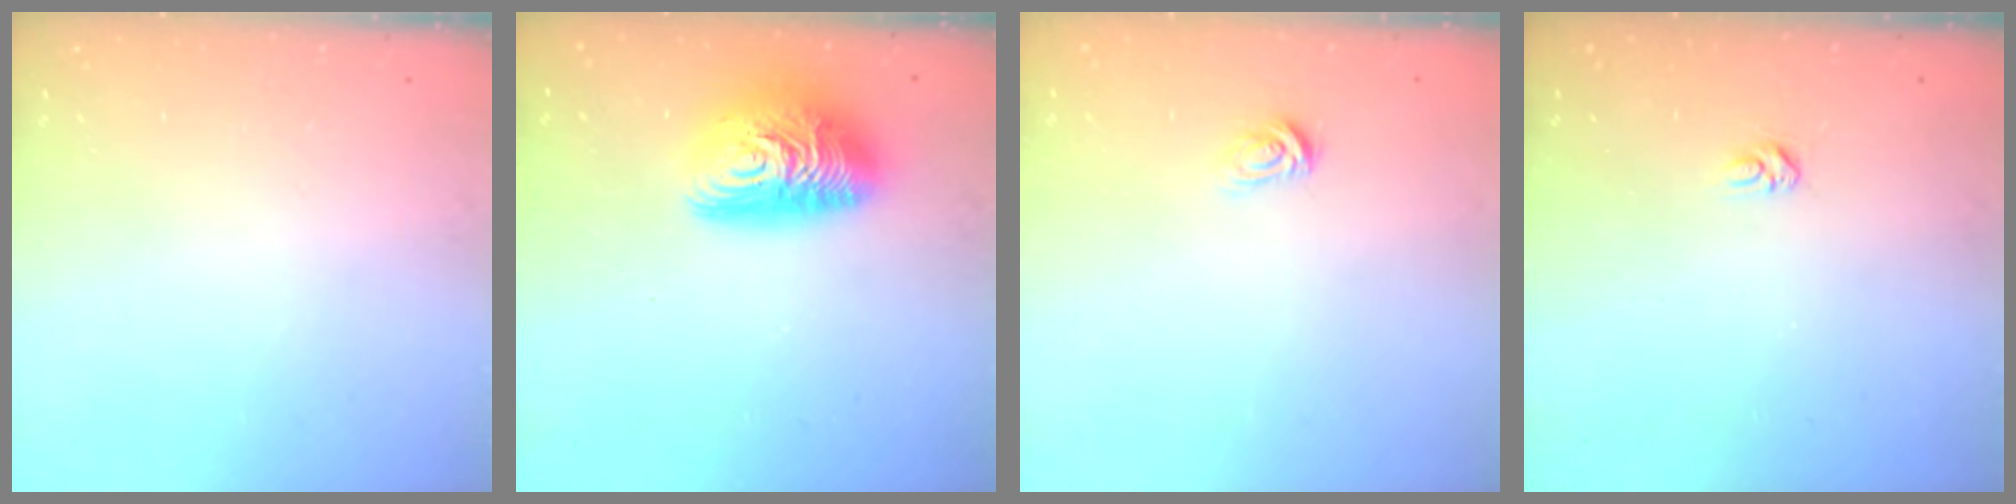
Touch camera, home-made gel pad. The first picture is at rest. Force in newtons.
{"total": 12.9, "press": 12.9, "slide": 0.9}
{"total": 2.8, "press": 2.8, "slide": 0.4}
{"total": 3.5, "press": 3.5, "slide": 0.4}